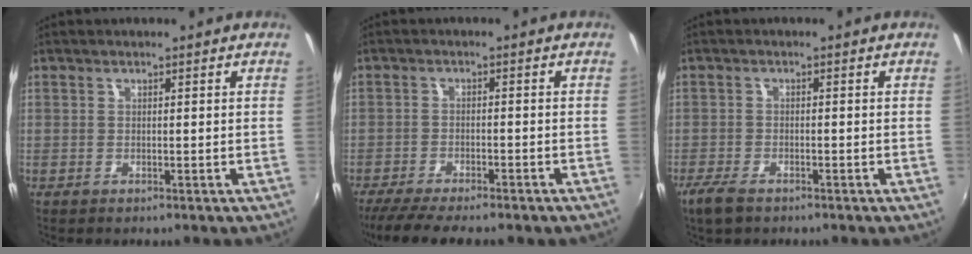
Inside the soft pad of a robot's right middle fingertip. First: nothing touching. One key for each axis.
{"total": 11.2, "fx": -9.3, "fy": 2.2, "fz": 5.9, "tx": -0.129, "ty": -0.033, "tz": -0.146}
{"total": 4.3, "fx": -3.2, "fy": 1.6, "fz": 2.4, "tx": -0.065, "ty": -0.013, "tz": -0.062}